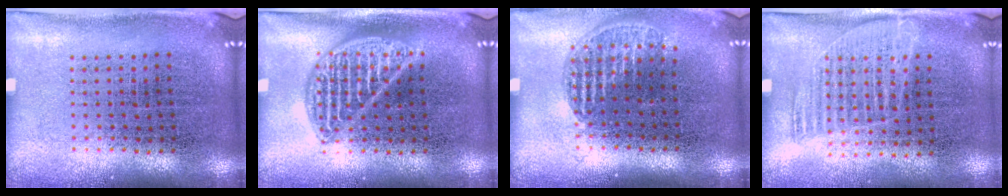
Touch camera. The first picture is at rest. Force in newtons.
{"total": 1.8, "press": 1.8, "slide": 0.2}
{"total": 1.2, "press": 1.0, "slide": 0.5}
{"total": 1.2, "press": 1.0, "slide": 0.7}